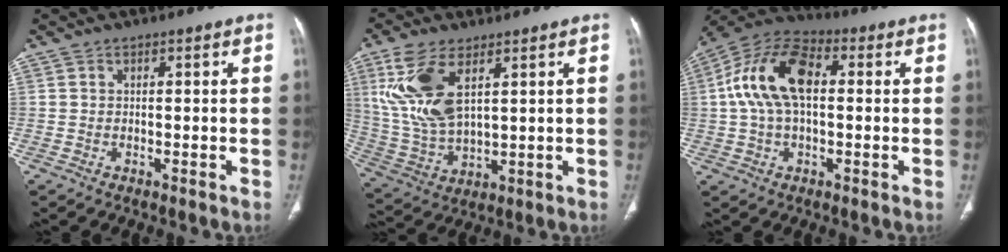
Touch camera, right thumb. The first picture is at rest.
{"total": 13.7, "force": [5.4, 6.4, 10.8], "torque": [-0.233, -0.017, 0.118]}
{"total": 14.8, "force": [1.7, 8.4, 12.1], "torque": [-0.234, 0.036, 0.022]}